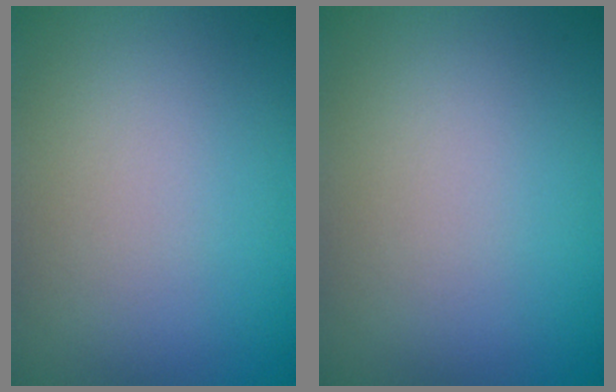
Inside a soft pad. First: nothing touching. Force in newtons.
{"total": 0.0}